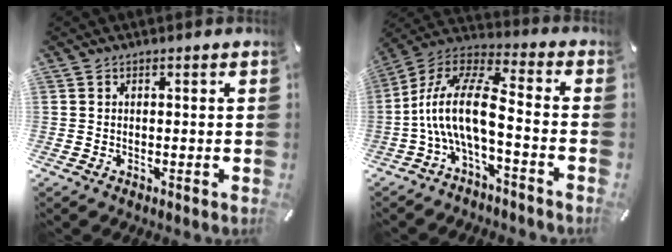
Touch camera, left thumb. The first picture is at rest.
{"total": 14.7, "force": [-3.4, 5.7, 13.1], "torque": [-0.278, 0.004, -0.063]}